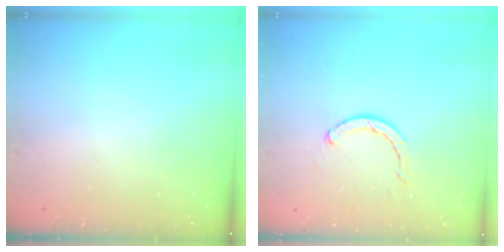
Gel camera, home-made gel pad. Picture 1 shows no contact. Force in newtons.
{"total": 2.6, "press": 2.5, "slide": 0.4}